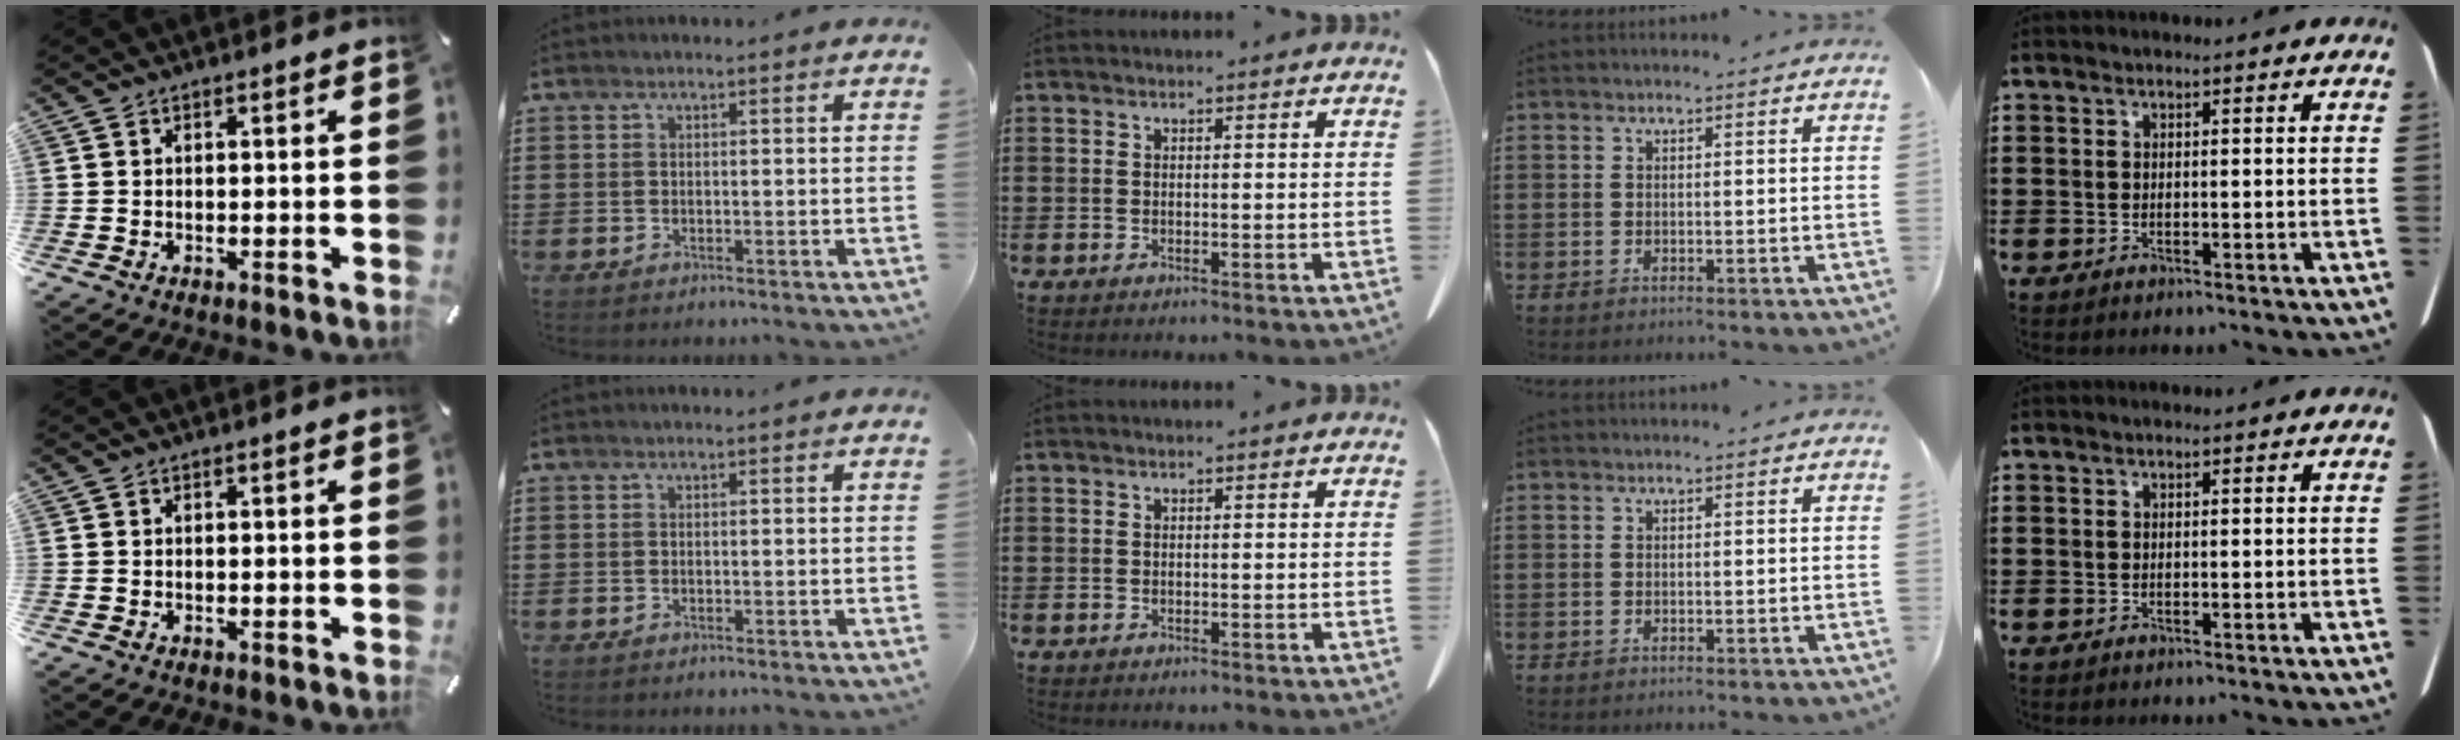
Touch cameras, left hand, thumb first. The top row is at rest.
{}